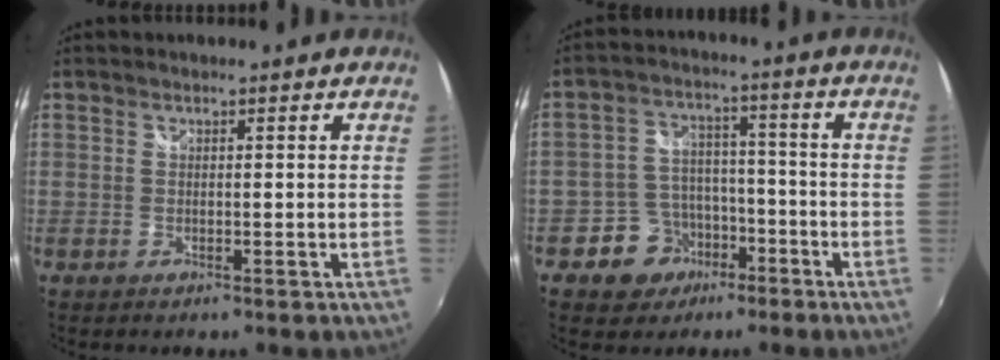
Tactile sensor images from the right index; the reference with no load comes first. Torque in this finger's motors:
{"motor_torque": [0.13, -0.15, 0.08, 0.00]}